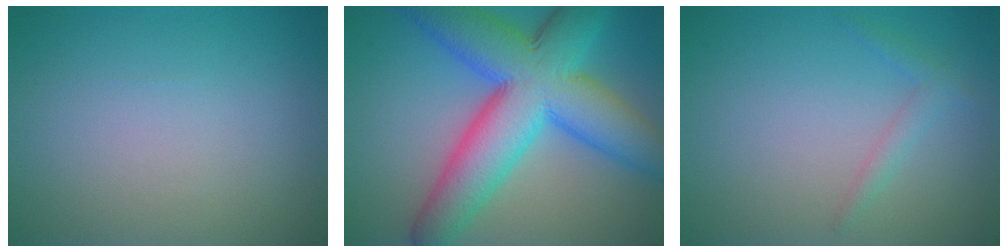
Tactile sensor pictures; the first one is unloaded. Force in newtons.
{"total": 12.6, "press": 12.6, "slide": 0.2}
{"total": 0.7, "press": 0.7, "slide": 0.0}